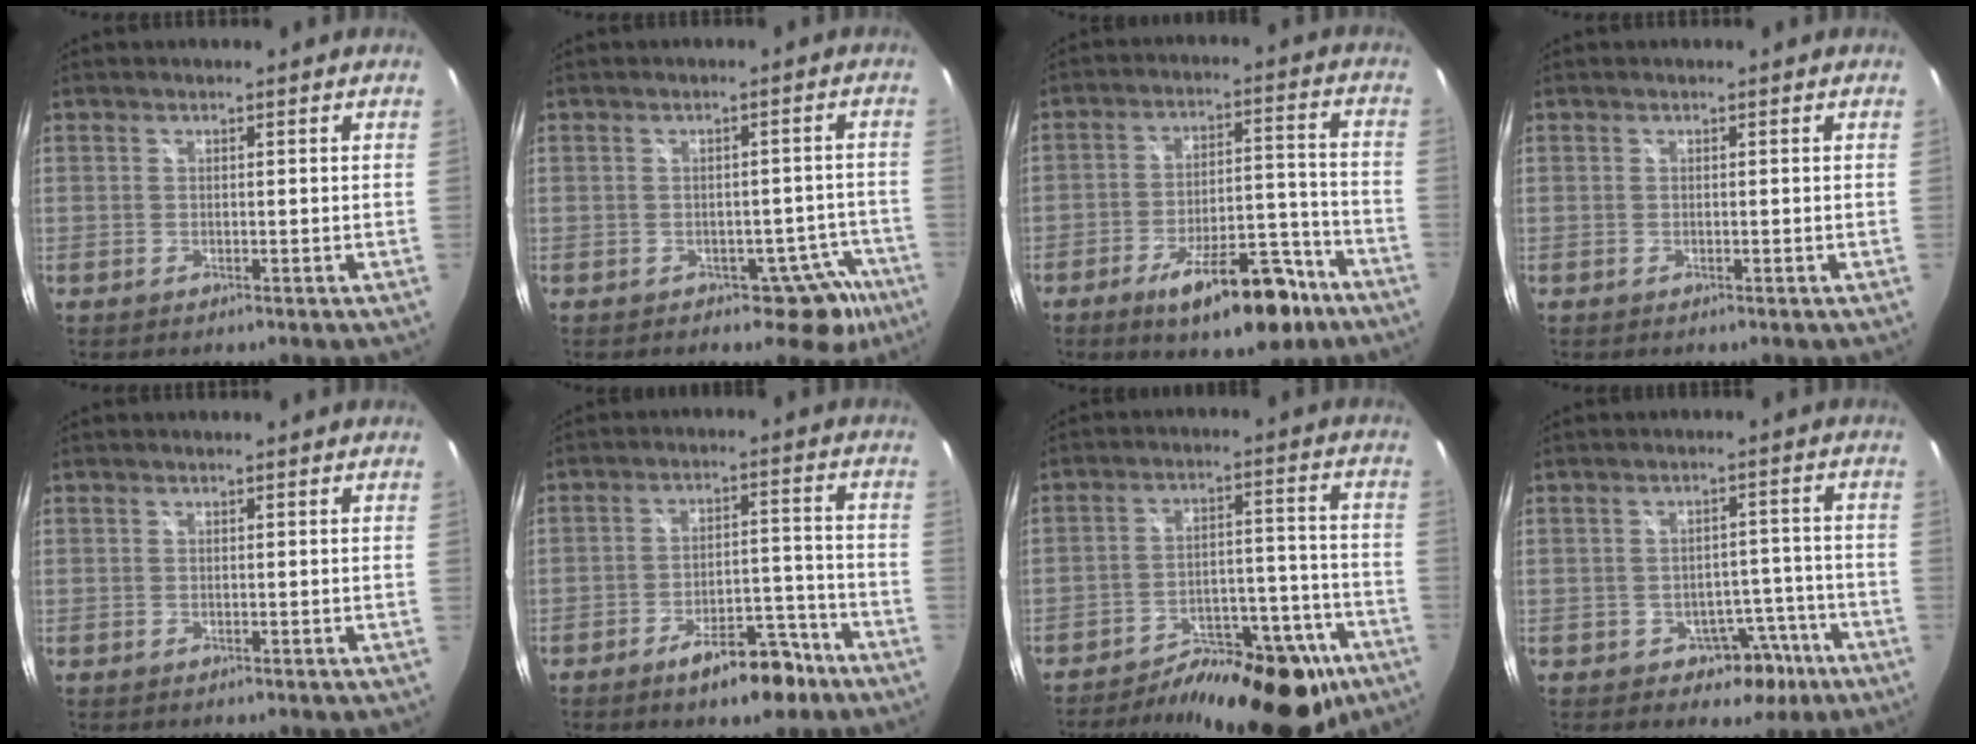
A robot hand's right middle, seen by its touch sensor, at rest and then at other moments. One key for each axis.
{"total": 7.5, "fx": -4.3, "fy": 5.1, "fz": 3.3, "tx": -0.027, "ty": 0.031, "tz": -0.036}
{"total": 15.5, "fx": -10.2, "fy": 5.5, "fz": 10.4, "tx": -0.166, "ty": 0.008, "tz": -0.144}
{"total": 0.0}
{"total": 0.0}
{"total": 9.8, "fx": -6.9, "fy": 3.8, "fz": 5.9, "tx": -0.093, "ty": 0.018, "tz": -0.094}
{"total": 21.4, "fx": -15.5, "fy": 8.6, "fz": 11.9, "tx": -0.166, "ty": 0.007, "tz": -0.206}
{"total": 6.3, "fx": -3.6, "fy": 4.6, "fz": 2.4, "tx": -0.041, "ty": 0.025, "tz": -0.032}